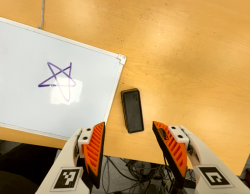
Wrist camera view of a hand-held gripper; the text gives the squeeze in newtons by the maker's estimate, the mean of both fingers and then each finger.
{"total": 0.0}